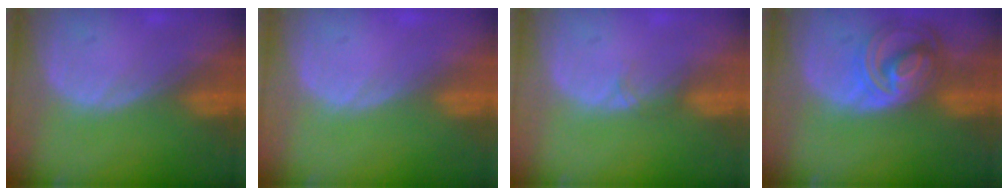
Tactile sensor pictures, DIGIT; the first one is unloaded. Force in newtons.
{"total": 0.0}
{"total": 0.9, "press": 0.8, "slide": 0.2}
{"total": 8.6, "press": 7.4, "slide": 4.4}